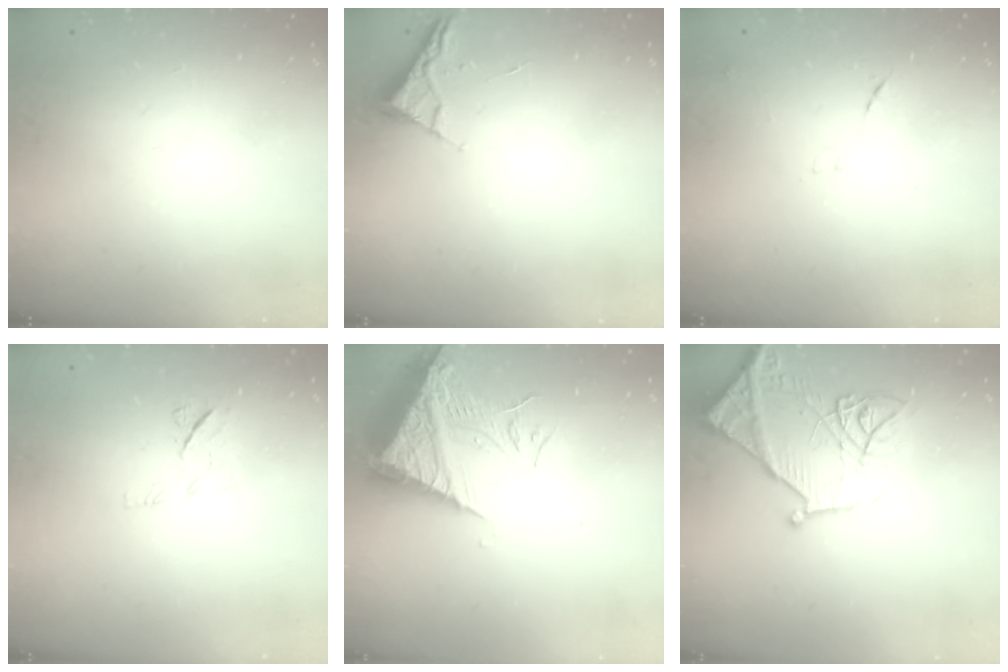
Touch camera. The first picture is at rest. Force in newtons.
{"total": 2.6, "press": 2.6, "slide": 0.3}
{"total": 7.2, "press": 7.2, "slide": 0.6}
{"total": 7.2, "press": 7.0, "slide": 1.4}
{"total": 10.3, "press": 10.2, "slide": 1.1}
{"total": 17.7, "press": 17.6, "slide": 1.7}